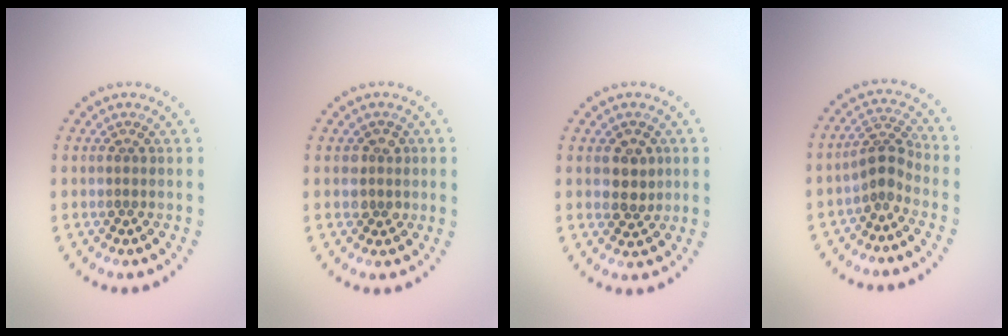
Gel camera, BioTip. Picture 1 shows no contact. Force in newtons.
{"total": 1.7, "press": 1.5, "slide": 0.7}
{"total": 2.4, "press": 2.3, "slide": 0.6}
{"total": 2.4, "press": 1.8, "slide": 1.5}